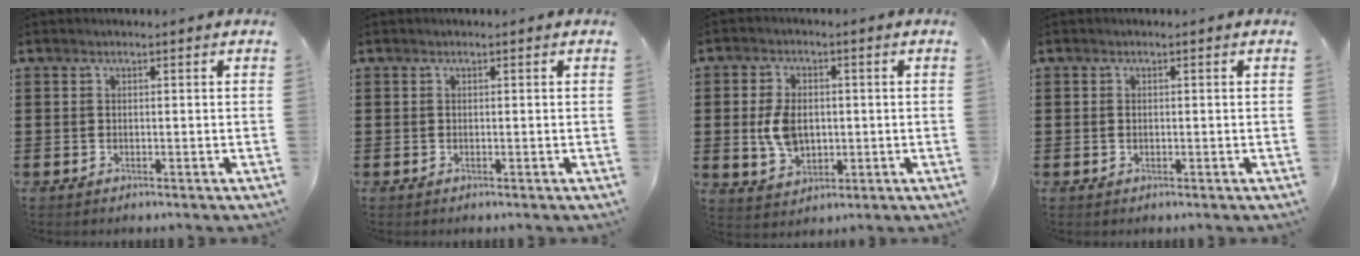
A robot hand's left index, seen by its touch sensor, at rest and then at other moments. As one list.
[{"total": 0.0}, {"total": 6.4, "force": [0.0, 4.3, 4.7], "torque": [-0.107, 0.002, -0.007]}, {"total": 0.8, "force": [-0.1, 0.5, 0.6], "torque": [-0.015, 0.002, -0.001]}]